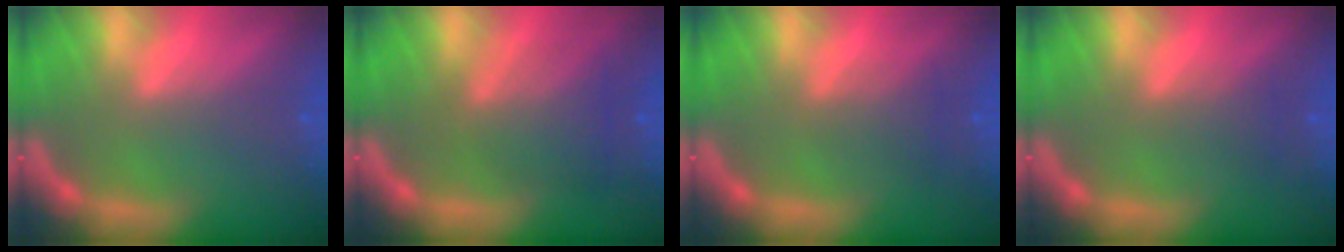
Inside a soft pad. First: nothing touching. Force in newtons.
{"total": 5.0}
{"total": 2.0}
{"total": 1.5}